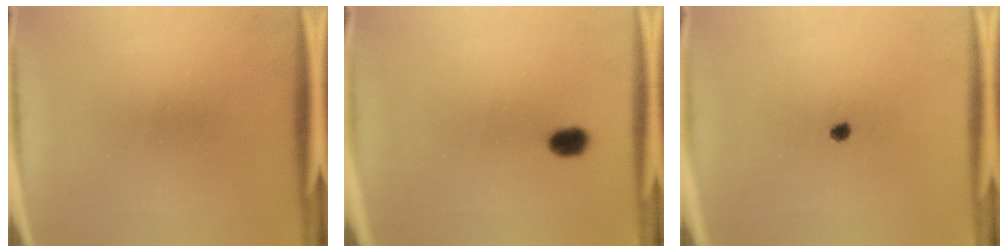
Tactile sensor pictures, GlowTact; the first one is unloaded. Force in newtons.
{"total": 2.6}
{"total": 1.2}